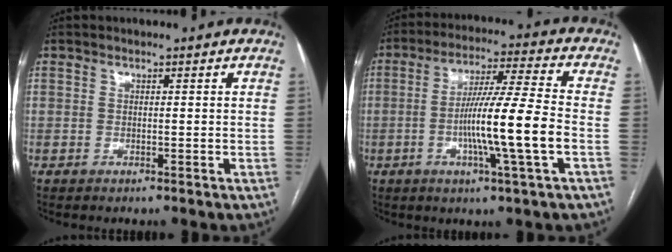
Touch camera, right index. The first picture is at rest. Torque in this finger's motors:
{"motor_torque": [2.01, -0.14, 1.05, 0.15]}